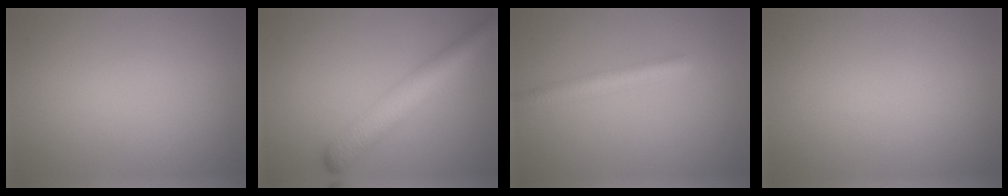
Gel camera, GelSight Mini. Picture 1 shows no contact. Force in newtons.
{"total": 5.4, "press": 5.4, "slide": 0.1}
{"total": 2.8, "press": 2.8, "slide": 0.0}
{"total": 0.0}